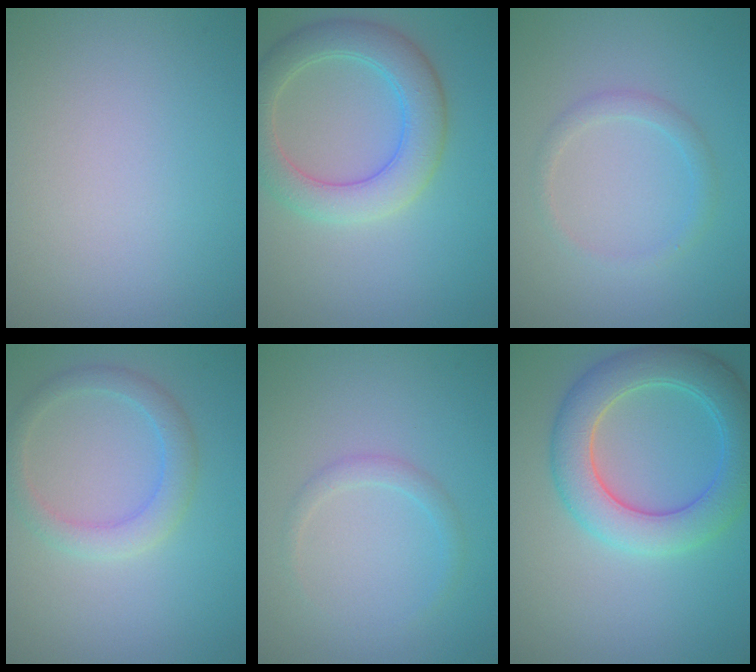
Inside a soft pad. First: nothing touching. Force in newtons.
{"total": 5.3, "press": 5.3, "slide": 0.5}
{"total": 1.5, "press": 1.5, "slide": 0.1}
{"total": 2.7, "press": 2.7, "slide": 0.0}
{"total": 1.3, "press": 1.3, "slide": 0.1}
{"total": 6.4, "press": 6.4, "slide": 0.2}